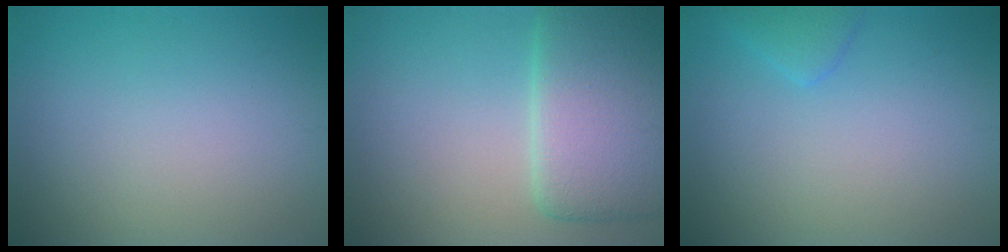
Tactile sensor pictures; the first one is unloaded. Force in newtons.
{"total": 9.0, "press": 9.0, "slide": 0.3}
{"total": 1.4, "press": 1.4, "slide": 0.1}